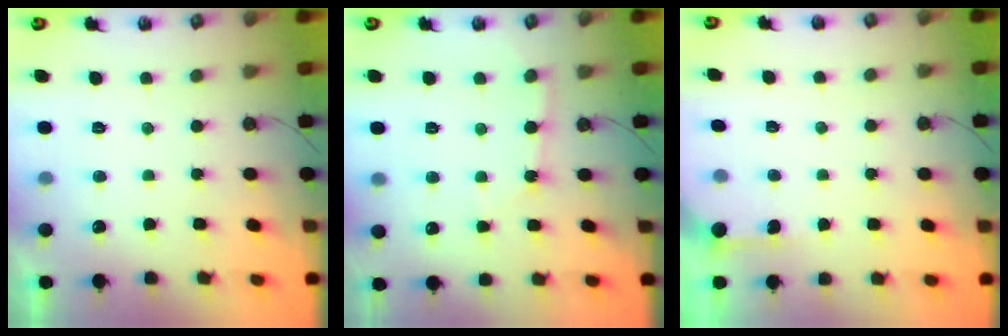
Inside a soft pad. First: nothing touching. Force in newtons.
{"total": 2.7, "press": 2.7, "slide": 0.3}
{"total": 3.0, "press": 3.0, "slide": 0.4}